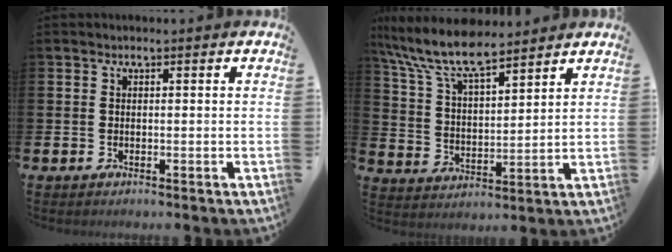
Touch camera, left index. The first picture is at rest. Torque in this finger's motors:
{"motor_torque": [1.11, -1.03, 0.74, 0.21]}